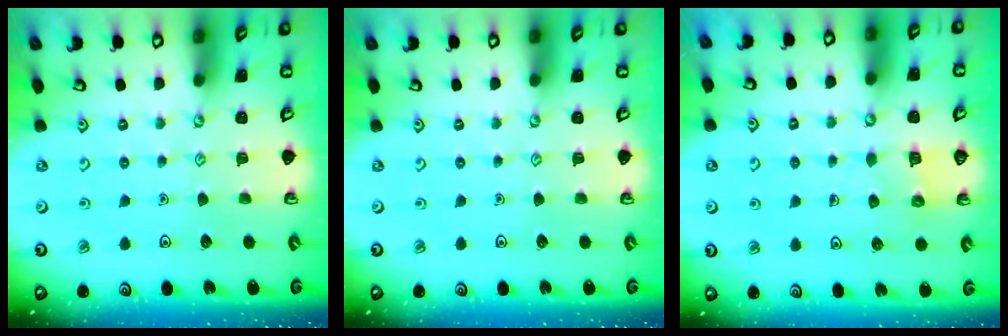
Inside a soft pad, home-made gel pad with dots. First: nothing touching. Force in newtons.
{"total": 0.0}
{"total": 4.8, "press": 4.8, "slide": 0.3}